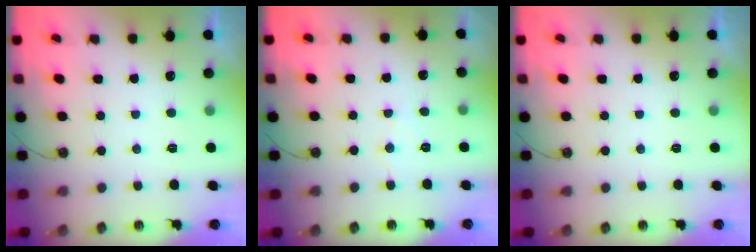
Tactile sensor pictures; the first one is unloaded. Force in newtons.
{"total": 4.3, "press": 4.3, "slide": 0.4}
{"total": 0.0}